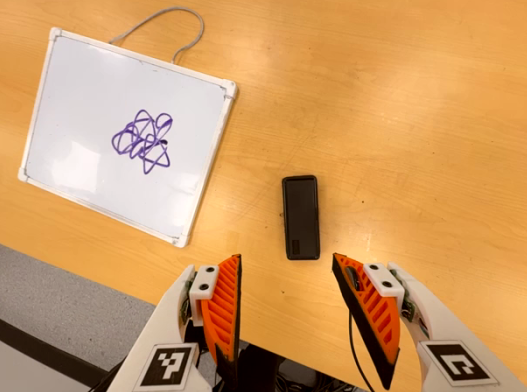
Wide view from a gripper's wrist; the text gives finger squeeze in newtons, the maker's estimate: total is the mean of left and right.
{"total": 0.0}